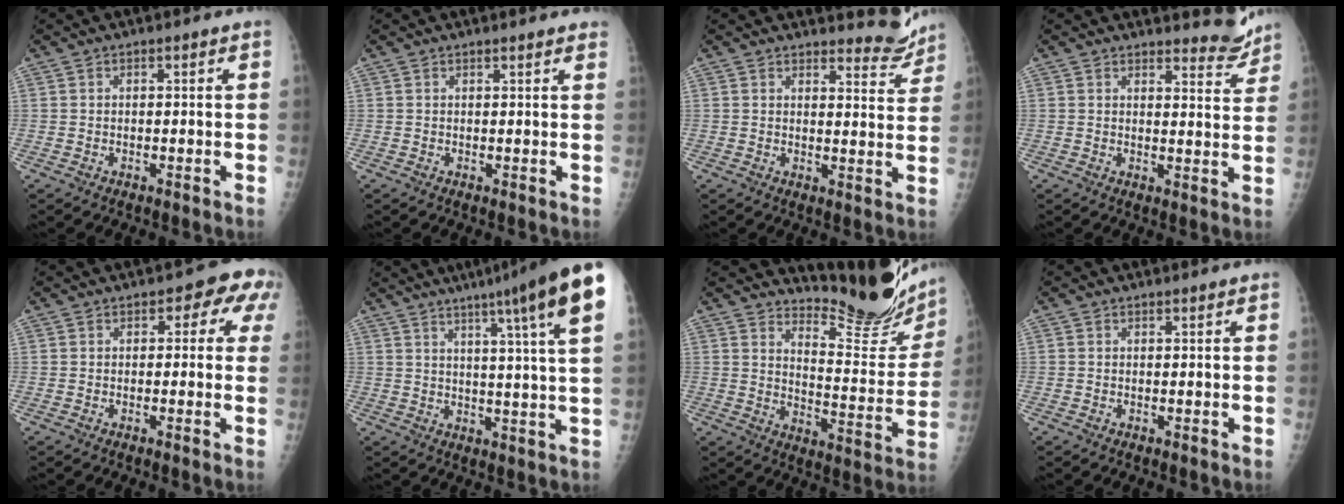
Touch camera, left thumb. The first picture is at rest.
{"total": 2.3, "force": [1.9, 0.3, 1.1], "torque": [-0.008, 0.000, 0.018]}
{"total": 5.3, "force": [5.2, 1.2, 0.3], "torque": [0.015, -0.053, 0.058]}
{"total": 4.9, "force": [4.8, 1.0, 0.5], "torque": [0.011, -0.049, 0.054]}
{"total": 5.1, "force": [1.4, 3.2, 3.6], "torque": [0.007, 0.007, 0.000]}
{"total": 17.8, "force": [10.1, 0.1, 14.7], "torque": [-0.199, -0.031, 0.112]}
{"total": 16.9, "force": [16.2, 2.7, 4.0], "torque": [-0.025, -0.169, 0.208]}
{"total": 0.0}